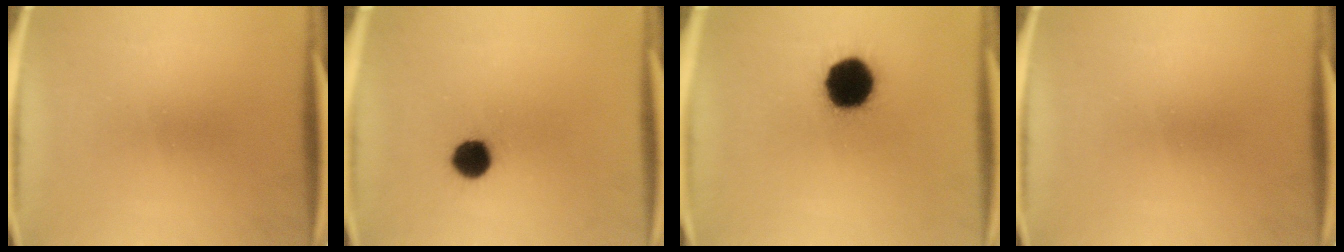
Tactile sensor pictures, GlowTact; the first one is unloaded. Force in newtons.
{"total": 6.5}
{"total": 16.0}
{"total": 0.0}